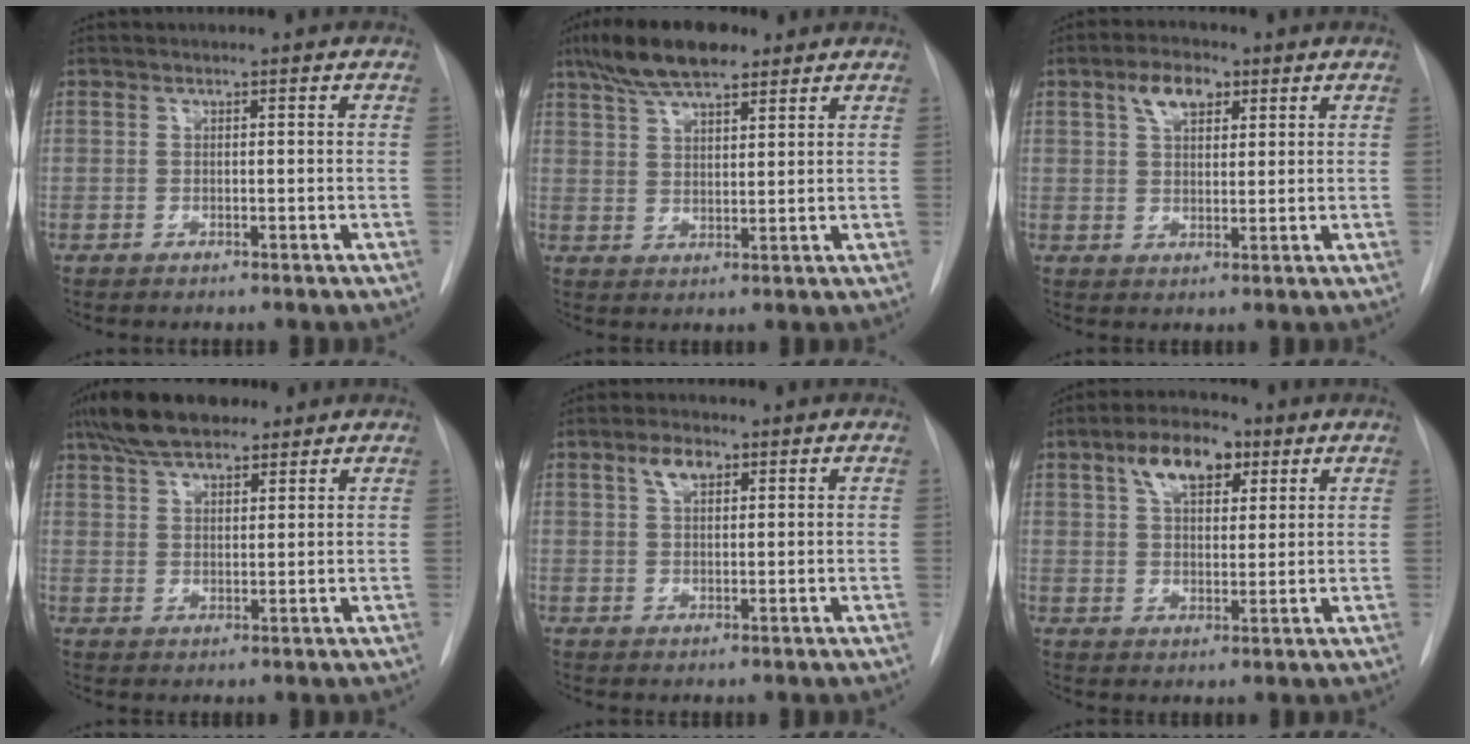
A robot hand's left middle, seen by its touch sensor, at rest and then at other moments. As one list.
[{"total": 10.2, "force": [7.4, 3.0, 6.3], "torque": [-0.115, 0.017, 0.130]}, {"total": 5.4, "force": [2.8, 2.8, 3.7], "torque": [-0.069, 0.016, 0.049]}, {"total": 9.7, "force": [7.3, 3.5, 5.3], "torque": [-0.097, 0.024, 0.128]}, {"total": 3.3, "force": [1.7, 1.6, 2.3], "torque": [-0.045, 0.009, 0.032]}, {"total": 8.4, "force": [4.2, 4.1, 6.0], "torque": [-0.104, 0.021, 0.071]}]